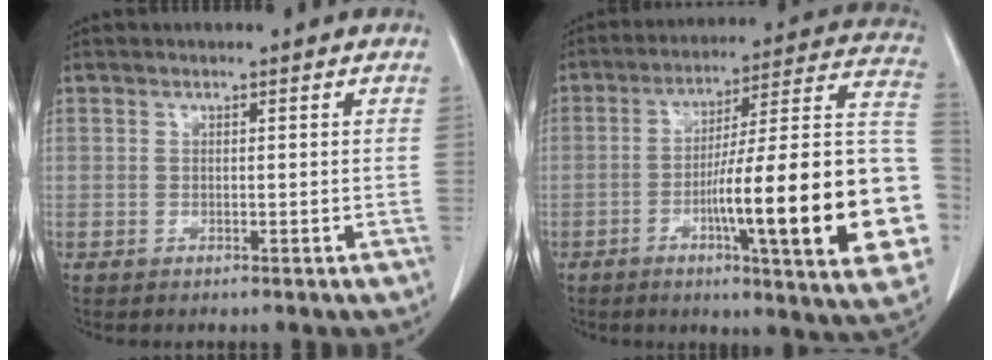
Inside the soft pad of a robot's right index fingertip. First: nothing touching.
{"total": 26.5, "force": [-6.2, 2.0, 25.7], "torque": [-0.272, 0.010, -0.092]}